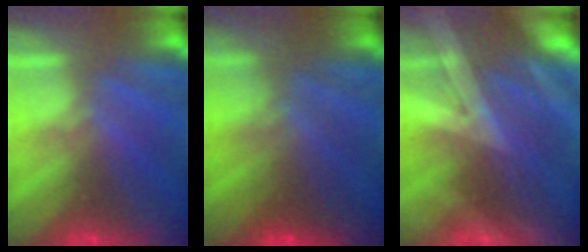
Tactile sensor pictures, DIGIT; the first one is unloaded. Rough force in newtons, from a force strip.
{"total": 5.9}
{"total": 2.9}